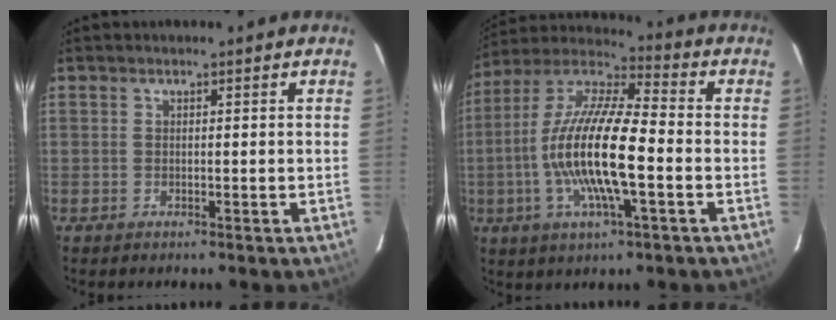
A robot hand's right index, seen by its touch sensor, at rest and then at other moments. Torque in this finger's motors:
{"motor_torque": [1.39, -0.75, 1.05, 0.21]}